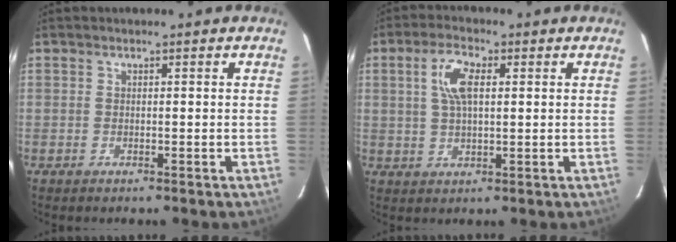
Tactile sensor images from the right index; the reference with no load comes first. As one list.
[{"total": 6.3, "force": [1.7, 2.7, 5.4], "torque": [-0.103, 0.010, 0.033]}]